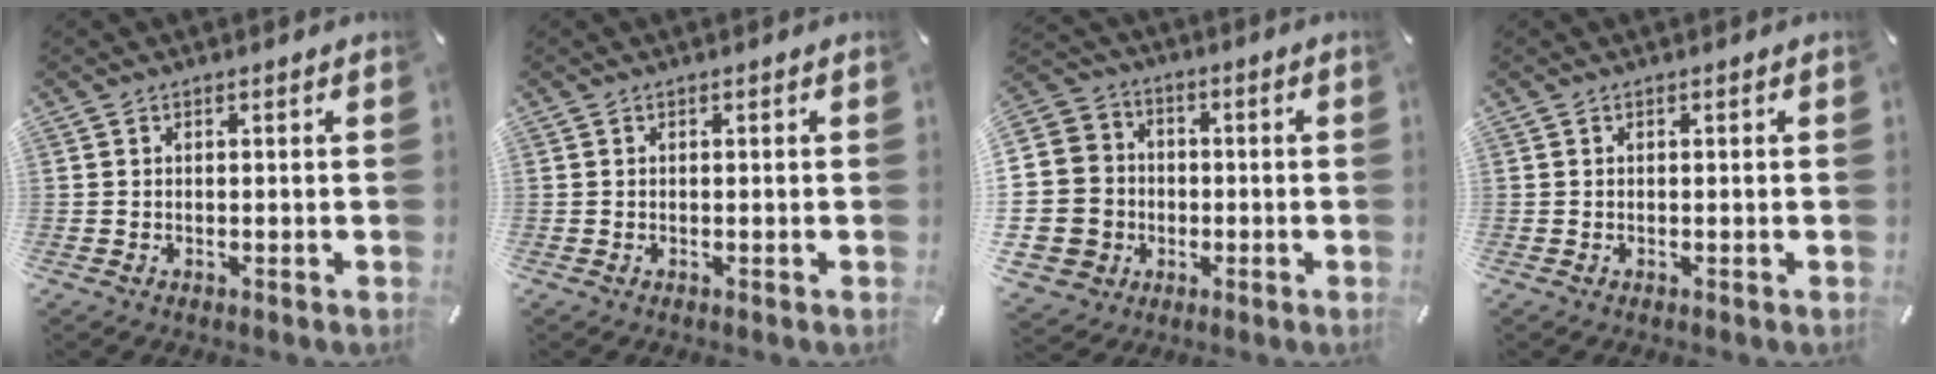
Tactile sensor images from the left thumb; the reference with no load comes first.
{"total": 0.0}
{"total": 14.3, "force": [-2.4, 13.4, 4.2], "torque": [-0.102, 0.022, -0.040]}
{"total": 0.0}